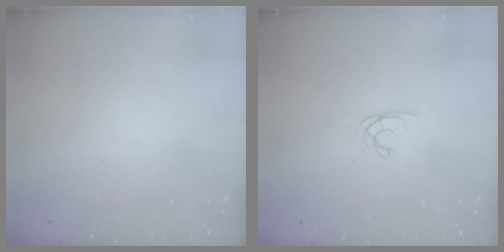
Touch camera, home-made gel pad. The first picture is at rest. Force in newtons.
{"total": 2.6, "press": 2.6, "slide": 0.1}